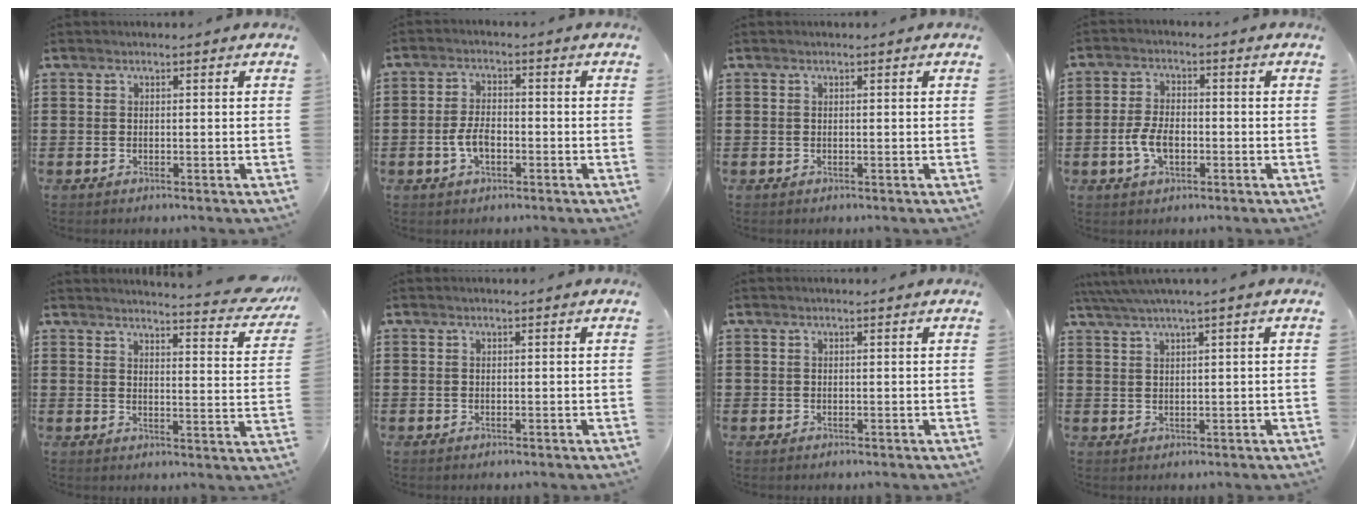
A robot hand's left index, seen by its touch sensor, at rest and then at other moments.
{"total": 4.3, "force": [-1.2, 2.2, 3.5], "torque": [-0.085, -0.001, -0.028]}
{"total": 0.0}
{"total": 5.1, "force": [-1.3, 2.7, 4.1], "torque": [-0.092, -0.001, -0.027]}
{"total": 4.6, "force": [4.2, -0.5, 1.7], "torque": [-0.034, -0.035, 0.069]}
{"total": 0.0}
{"total": 0.0}
{"total": 2.2, "force": [1.4, -0.3, 1.7], "torque": [-0.034, -0.001, 0.024]}